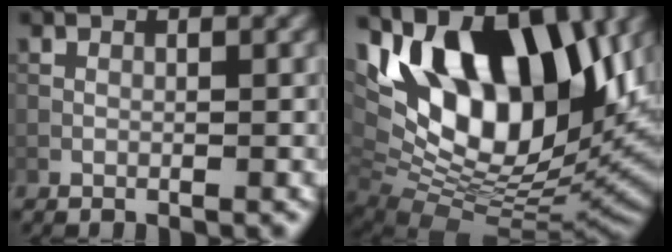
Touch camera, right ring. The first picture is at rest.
{"total": 16.8, "force": [5.5, 9.1, 13.1], "torque": [-0.219, 0.008, 0.086]}